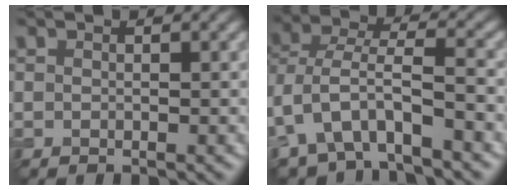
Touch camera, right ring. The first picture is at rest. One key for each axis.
{"total": 6.5, "fx": -3.2, "fy": 3.3, "fz": 4.6, "tx": -0.097, "ty": 0.003, "tz": -0.065}